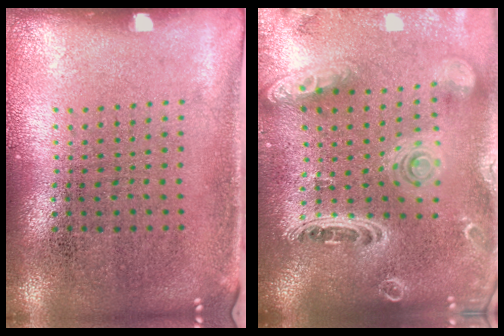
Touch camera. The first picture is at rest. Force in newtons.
{"total": 3.0, "press": 2.5, "slide": 1.6}